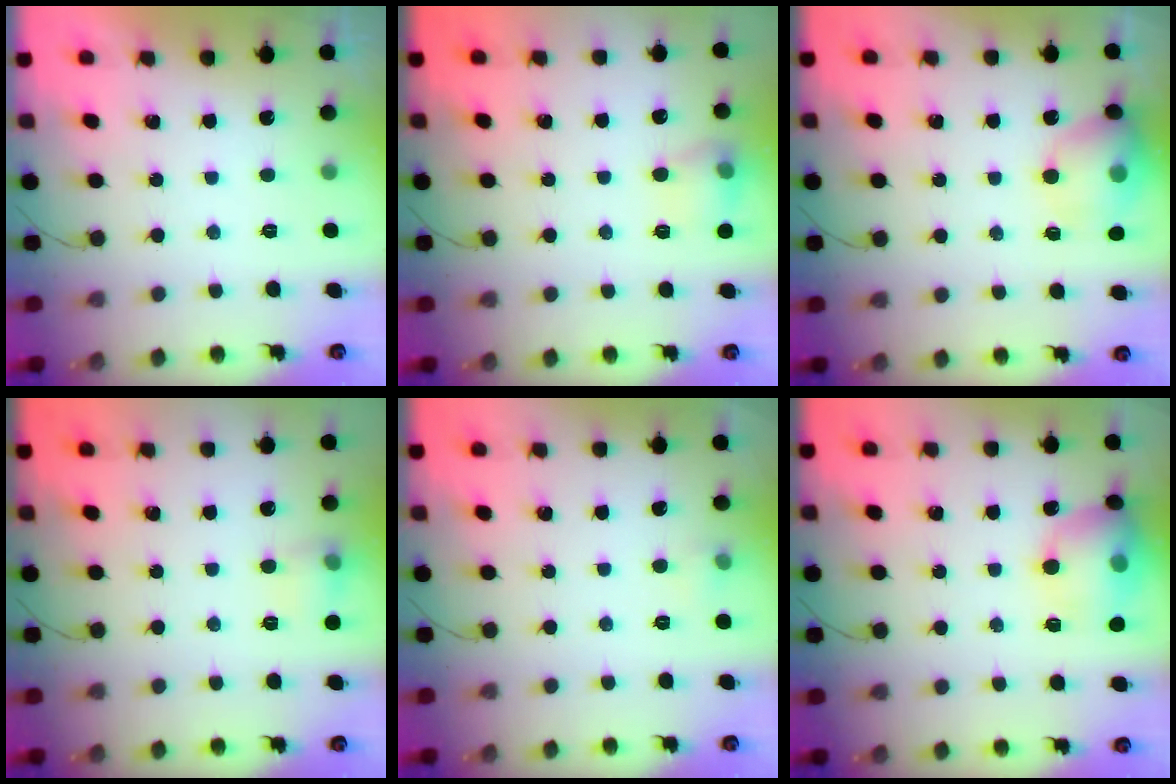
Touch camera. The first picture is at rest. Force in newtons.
{"total": 9.4, "press": 9.4, "slide": 0.6}
{"total": 13.3, "press": 13.1, "slide": 2.1}
{"total": 7.1, "press": 7.0, "slide": 1.2}
{"total": 7.7, "press": 3.2, "slide": 7.0}
{"total": 13.2, "press": 13.0, "slide": 2.1}